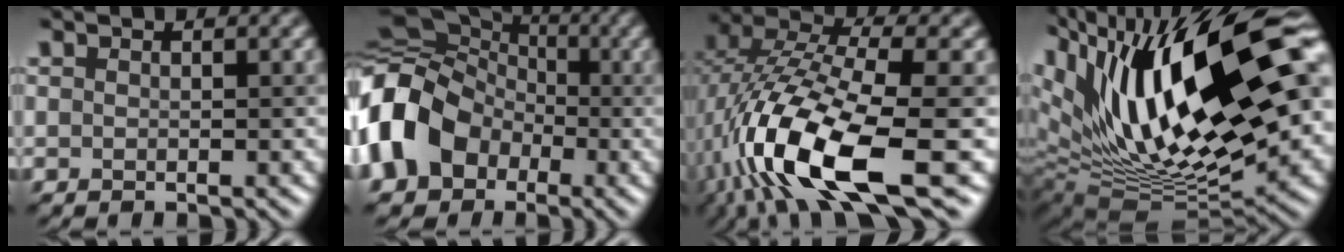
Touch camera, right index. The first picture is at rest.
{"total": 10.2, "force": [-2.8, 8.1, 5.4], "torque": [-0.099, 0.000, -0.071]}
{"total": 13.2, "force": [-4.4, 4.5, 11.6], "torque": [-0.238, -0.005, -0.084]}
{"total": 19.7, "force": [6.3, 8.6, 16.6], "torque": [-0.278, 0.022, 0.112]}